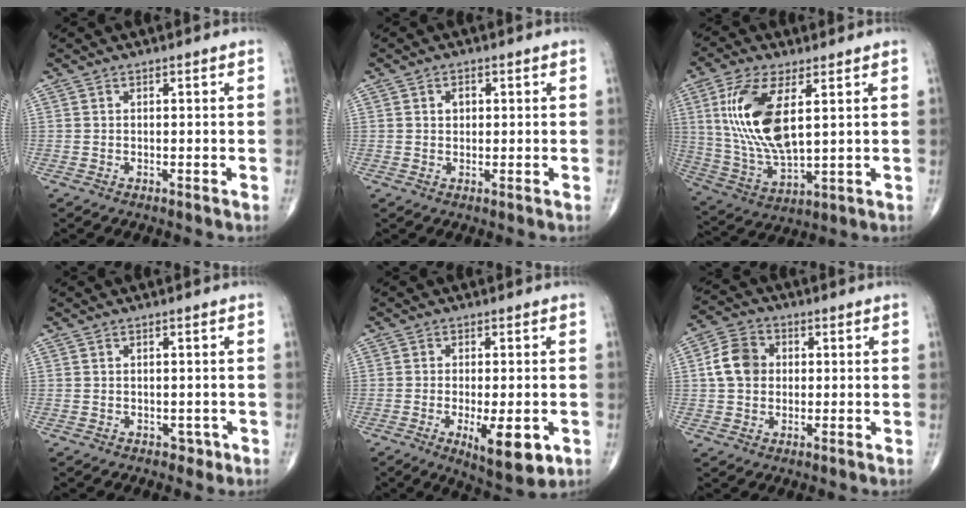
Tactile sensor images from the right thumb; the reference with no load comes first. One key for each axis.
{"total": 1.9, "fx": 0.5, "fy": 1.5, "fz": 1.2, "tx": -0.010, "ty": 0.001, "tz": 0.007}
{"total": 15.9, "fx": 4.1, "fy": 6.7, "fz": 13.9, "tx": -0.294, "ty": -0.018, "tz": 0.089}
{"total": 1.5, "fx": -0.5, "fy": 1.2, "fz": 0.8, "tx": -0.001, "ty": 0.002, "tz": -0.003}
{"total": 9.7, "fx": -3.1, "fy": 3.4, "fz": 8.5, "tx": -0.117, "ty": -0.015, "tz": -0.040}
{"total": 7.6, "fx": 0.7, "fy": 6.2, "fz": 4.4, "tx": -0.069, "ty": 0.013, "tz": 0.006}